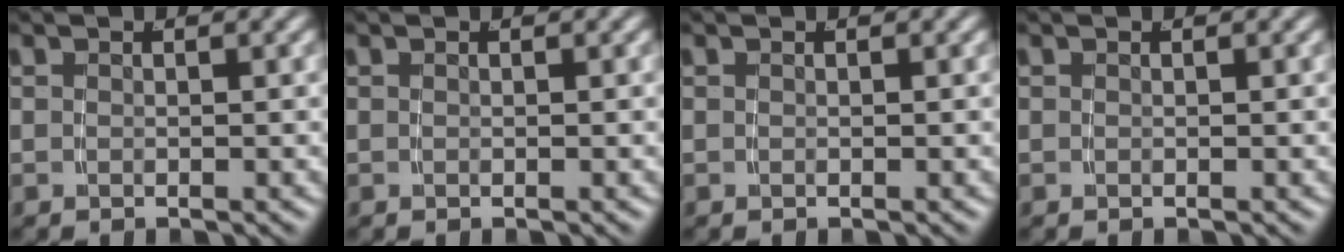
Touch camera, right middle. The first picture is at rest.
{"total": 0.0}
{"total": 0.0}
{"total": 0.0}